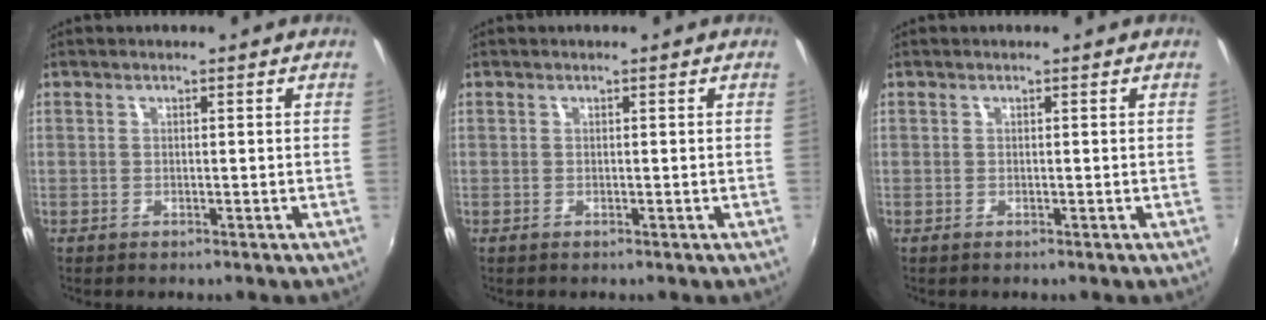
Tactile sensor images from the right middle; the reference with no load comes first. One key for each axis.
{"total": 0.0}
{"total": 0.0}